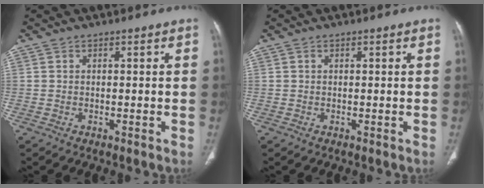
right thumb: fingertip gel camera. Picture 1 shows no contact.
{"total": 0.0}